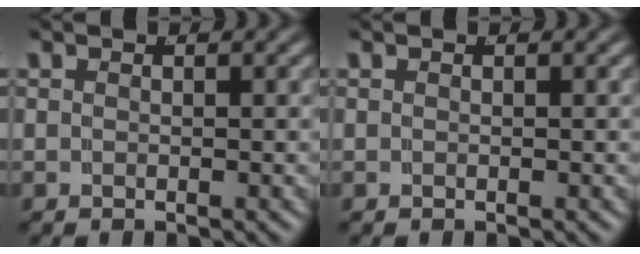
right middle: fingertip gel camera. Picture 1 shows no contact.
{"total": 0.0}